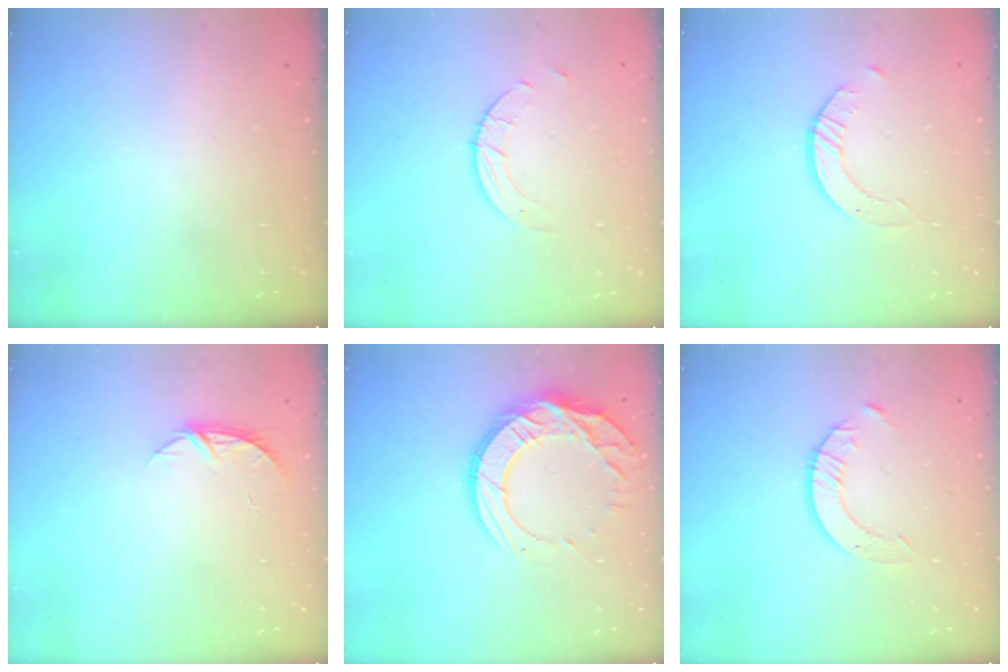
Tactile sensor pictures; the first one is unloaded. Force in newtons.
{"total": 2.5, "press": 2.5, "slide": 0.2}
{"total": 2.5, "press": 2.5, "slide": 0.3}
{"total": 4.6, "press": 4.6, "slide": 0.5}
{"total": 15.5, "press": 15.5, "slide": 1.1}
{"total": 4.2, "press": 4.2, "slide": 0.5}